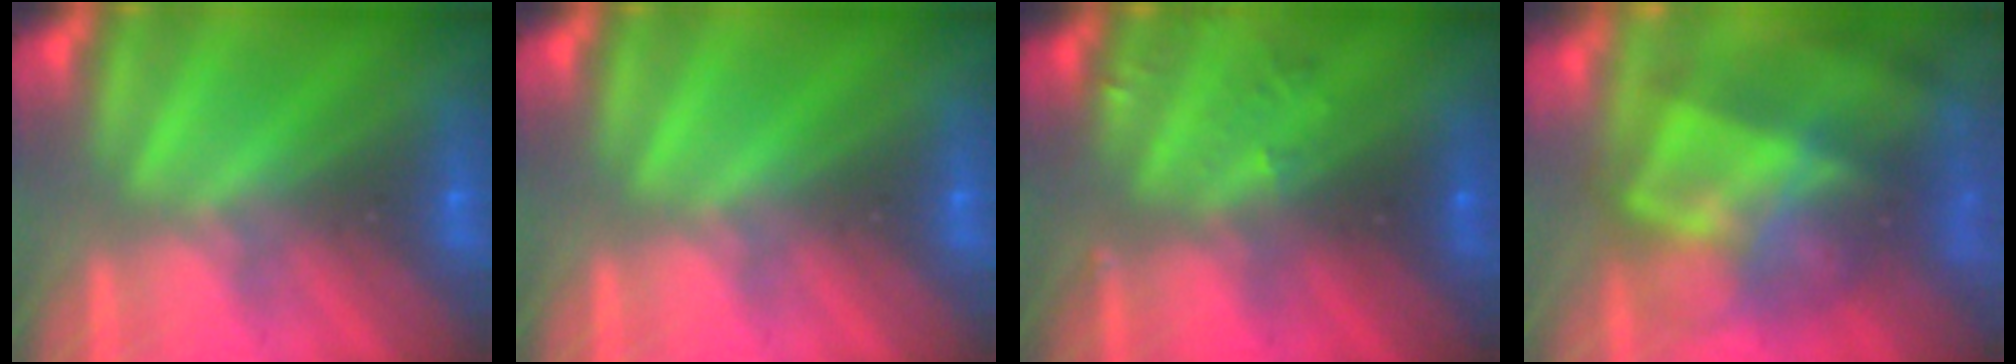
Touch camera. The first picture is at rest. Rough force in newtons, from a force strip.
{"total": 0.0}
{"total": 2.8}
{"total": 7.5}